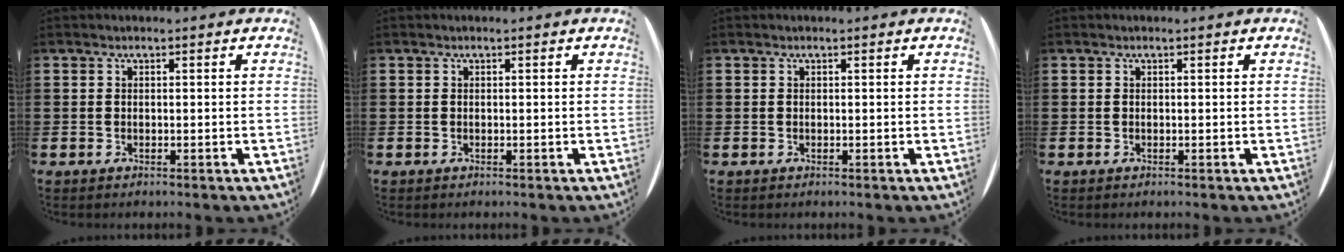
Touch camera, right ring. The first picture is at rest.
{"total": 0.0}
{"total": 0.0}
{"total": 0.0}